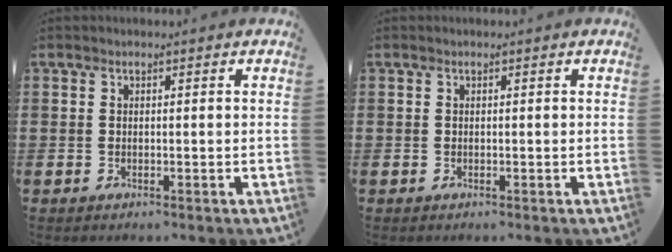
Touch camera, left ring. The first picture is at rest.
{"total": 0.0}